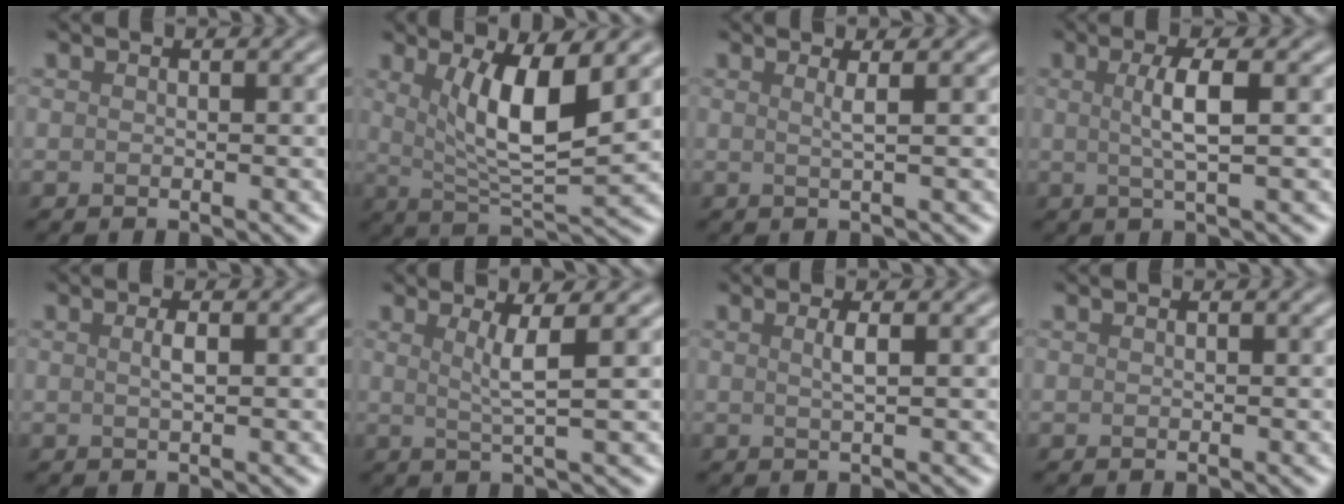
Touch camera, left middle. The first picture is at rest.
{"total": 6.8, "force": [2.0, 1.8, 6.2], "torque": [-0.112, -0.013, 0.041]}
{"total": 1.4, "force": [0.4, 0.4, 1.3], "torque": [-0.019, 0.000, 0.001]}
{"total": 3.4, "force": [0.3, 0.7, 3.3], "torque": [-0.059, 0.002, 0.004]}
{"total": 1.2, "force": [0.2, 0.3, 1.2], "torque": [-0.022, 0.004, 0.002]}
{"total": 3.0, "force": [0.8, 0.4, 2.8], "torque": [-0.049, -0.001, 0.016]}
{"total": 1.5, "force": [0.3, 0.4, 1.5], "torque": [-0.023, 0.001, 0.002]}
{"total": 0.0}